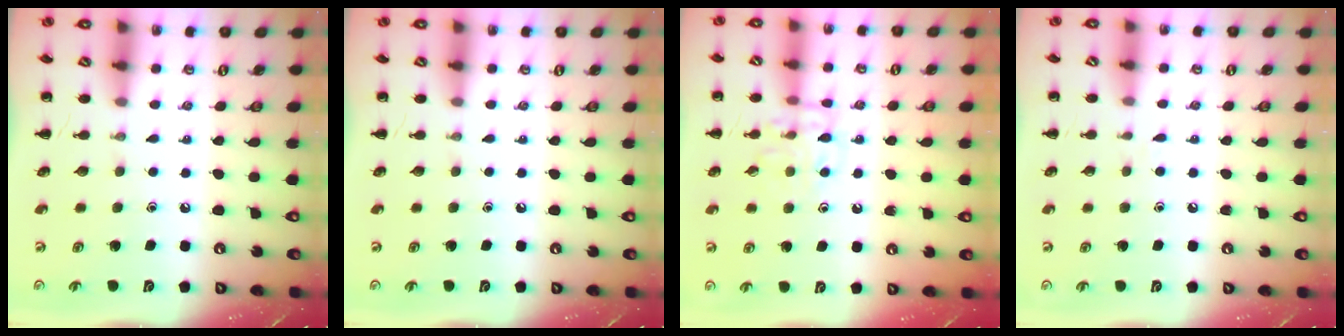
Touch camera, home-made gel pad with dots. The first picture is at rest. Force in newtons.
{"total": 0.0}
{"total": 9.2, "press": 9.2, "slide": 0.5}
{"total": 2.8, "press": 2.6, "slide": 1.0}